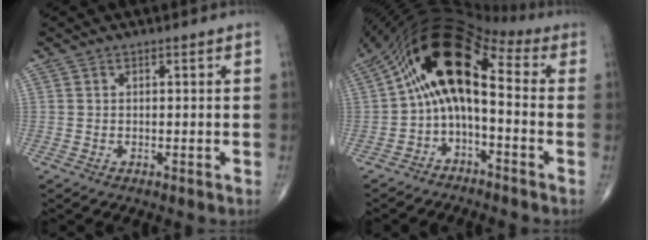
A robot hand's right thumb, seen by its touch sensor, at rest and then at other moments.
{"total": 14.1, "force": [0.2, 6.9, 12.2], "torque": [-0.198, 0.069, -0.007]}